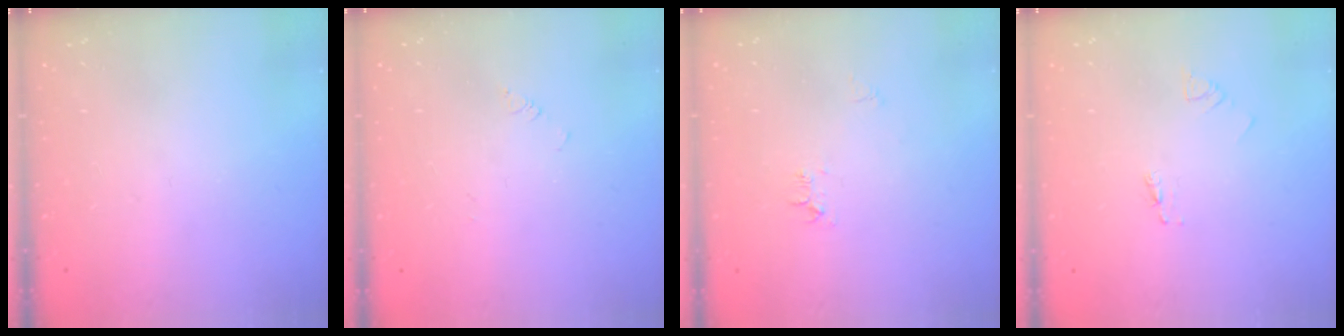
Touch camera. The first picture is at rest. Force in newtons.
{"total": 1.4, "press": 1.3, "slide": 0.3}
{"total": 6.0, "press": 5.9, "slide": 0.6}
{"total": 2.1, "press": 2.1, "slide": 0.1}